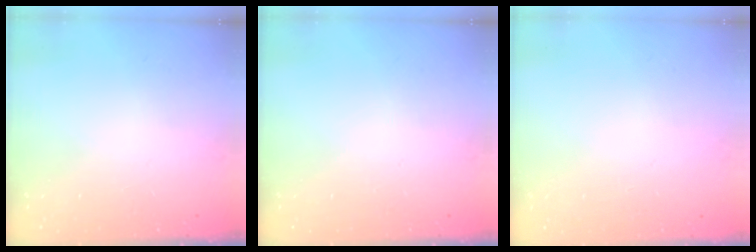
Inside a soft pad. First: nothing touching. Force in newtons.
{"total": 0.0}
{"total": 0.8, "press": 0.4, "slide": 0.7}